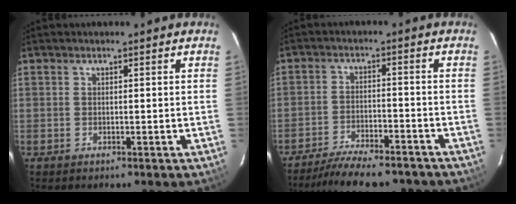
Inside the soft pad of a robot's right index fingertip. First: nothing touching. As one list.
[{"total": 14.9, "force": [-12.9, 3.9, 6.3], "torque": [-0.130, -0.007, -0.185]}]